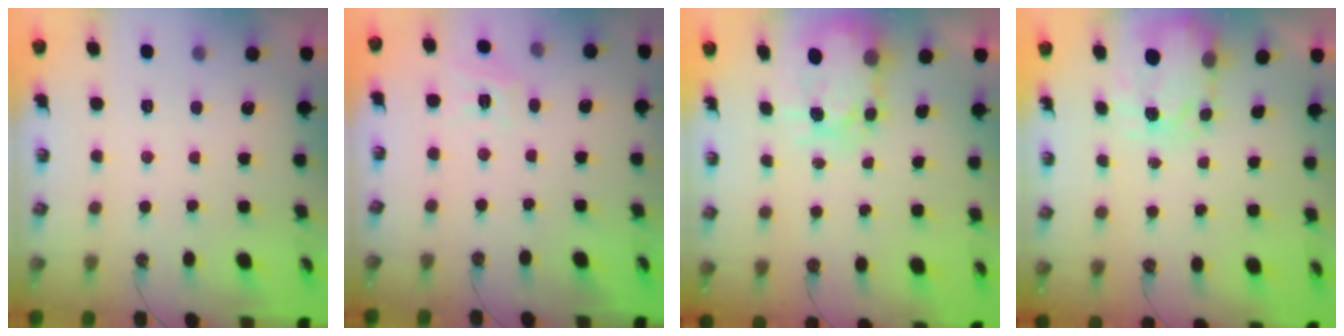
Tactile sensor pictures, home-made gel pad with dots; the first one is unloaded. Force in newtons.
{"total": 7.5, "press": 7.4, "slide": 0.5}
{"total": 6.2, "press": 6.2, "slide": 0.4}
{"total": 3.7, "press": 3.7, "slide": 0.5}